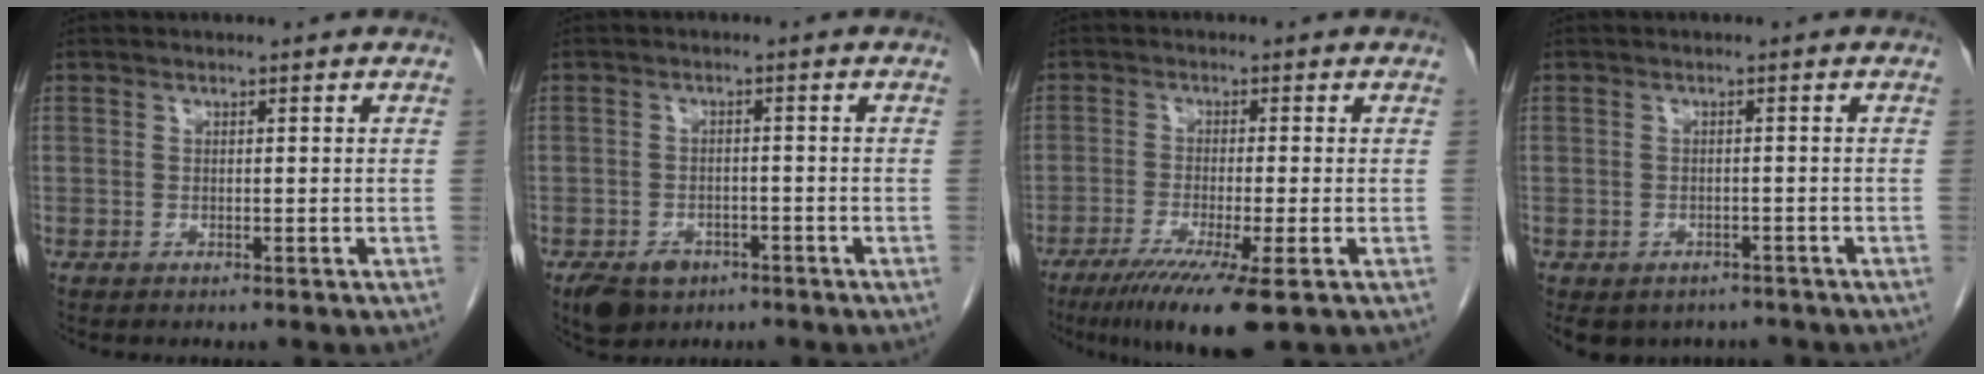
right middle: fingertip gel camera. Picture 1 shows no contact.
{"total": 5.4, "force": [-3.5, 3.5, 2.2], "torque": [-0.038, -0.001, -0.049]}
{"total": 9.5, "force": [-5.7, 0.0, 7.6], "torque": [-0.127, -0.028, -0.093]}
{"total": 7.1, "force": [-5.6, 4.2, 1.4], "torque": [-0.017, 0.004, -0.067]}